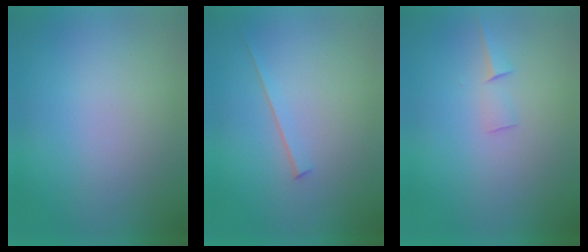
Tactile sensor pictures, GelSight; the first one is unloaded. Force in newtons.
{"total": 1.5}
{"total": 1.5}